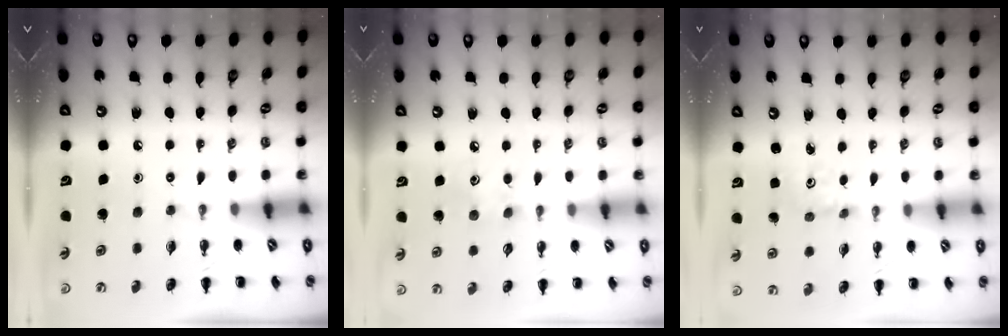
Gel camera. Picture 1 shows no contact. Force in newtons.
{"total": 4.5, "press": 4.3, "slide": 1.1}
{"total": 0.9, "press": 0.8, "slide": 0.4}